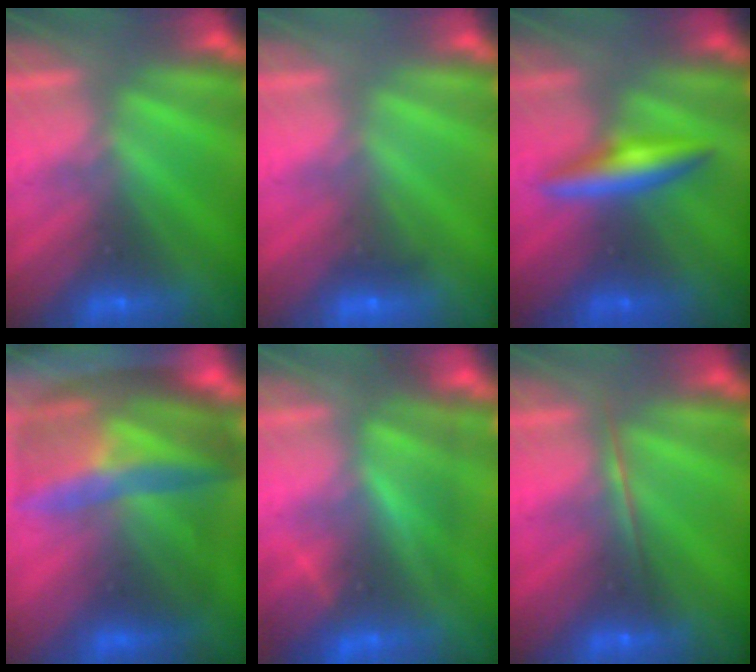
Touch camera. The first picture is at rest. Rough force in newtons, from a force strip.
{"total": 1.8}
{"total": 2.7}
{"total": 10.8}
{"total": 4.4}
{"total": 1.6}